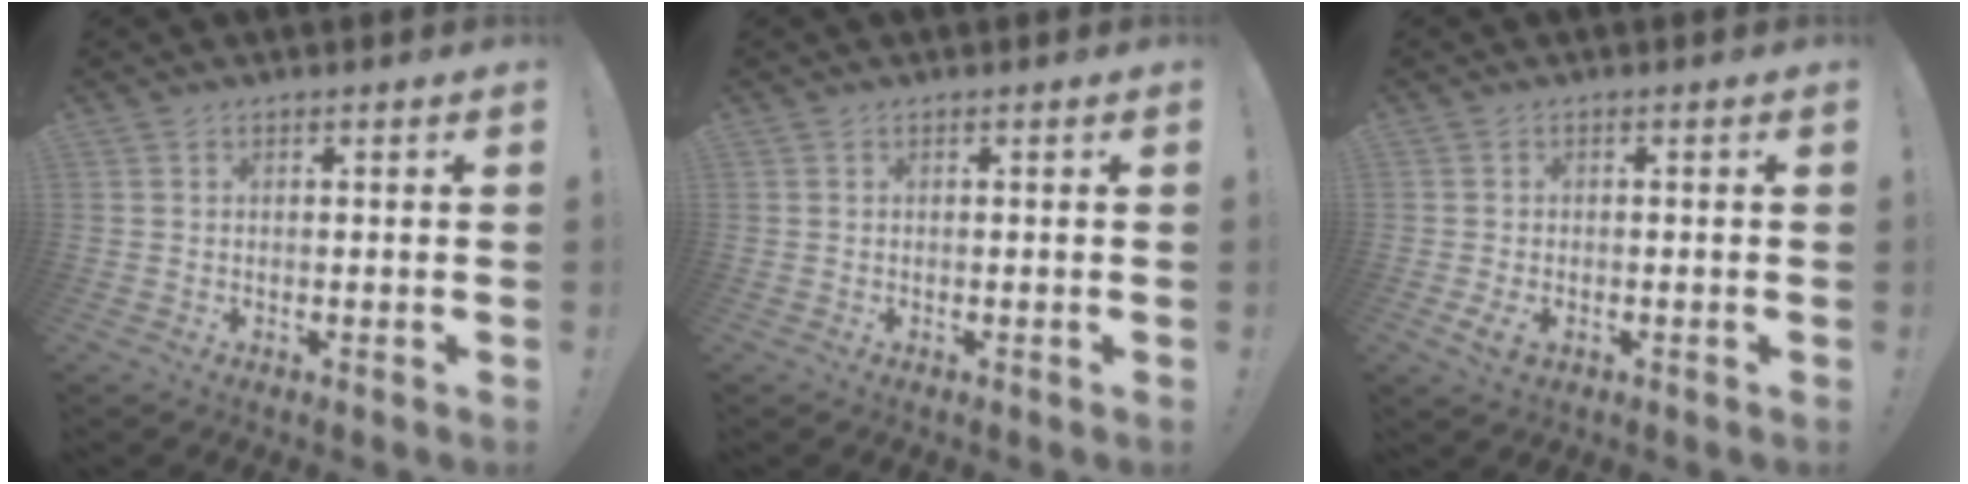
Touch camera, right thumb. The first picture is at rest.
{"total": 0.0}
{"total": 3.7, "force": [-1.1, 2.0, 2.9], "torque": [-0.055, 0.002, -0.019]}